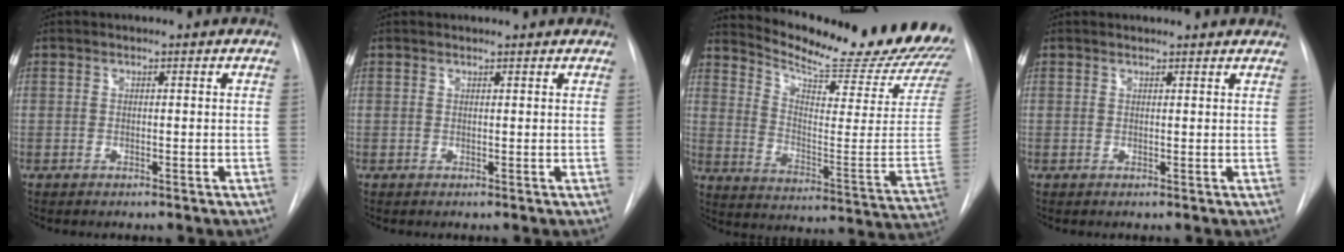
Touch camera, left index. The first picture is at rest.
{"total": 1.9, "force": [1.9, 0.2, 0.3], "torque": [-0.011, 0.012, 0.021]}
{"total": 24.4, "force": [22.8, 1.9, 8.5], "torque": [-0.137, -0.113, 0.298]}
{"total": 4.3, "force": [4.2, 0.6, 0.7], "torque": [-0.010, 0.010, 0.037]}